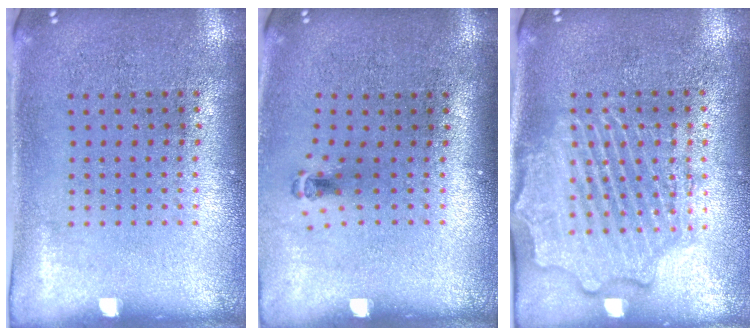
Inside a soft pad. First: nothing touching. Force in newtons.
{"total": 0.6, "press": 0.4, "slide": 0.5}
{"total": 2.3, "press": 2.3, "slide": 0.4}